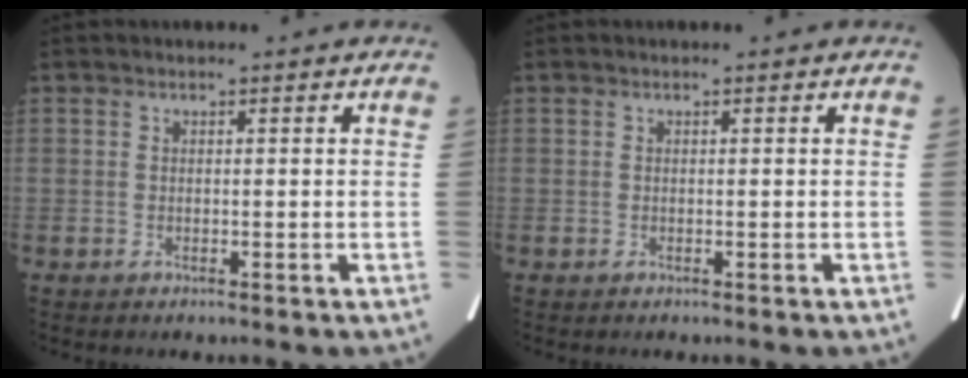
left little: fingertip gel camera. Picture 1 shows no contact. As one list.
[{"total": 0.0}]